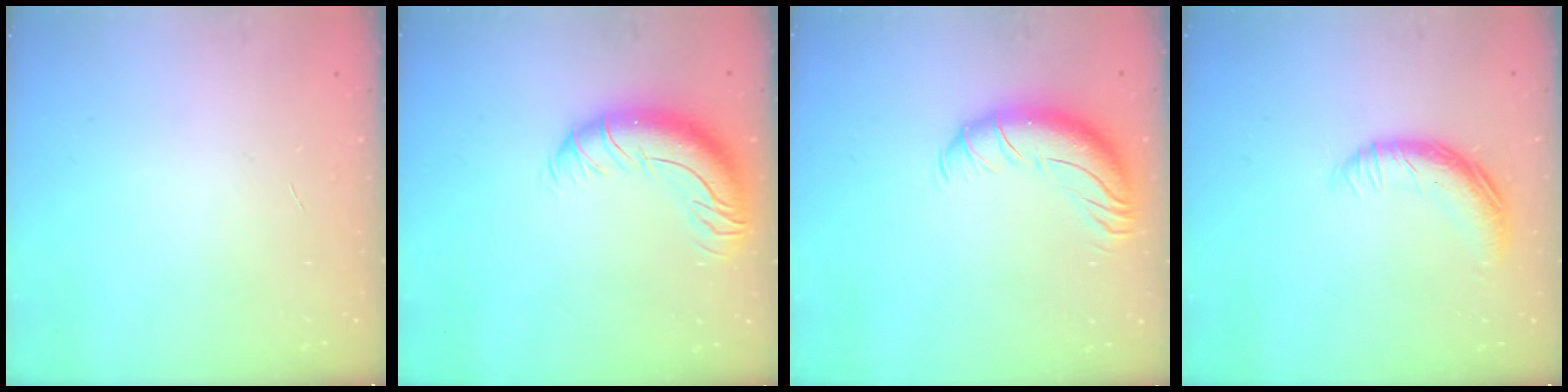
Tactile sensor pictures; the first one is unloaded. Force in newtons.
{"total": 13.3, "press": 13.0, "slide": 2.9}
{"total": 12.4, "press": 12.1, "slide": 2.8}
{"total": 11.5, "press": 11.5, "slide": 0.5}